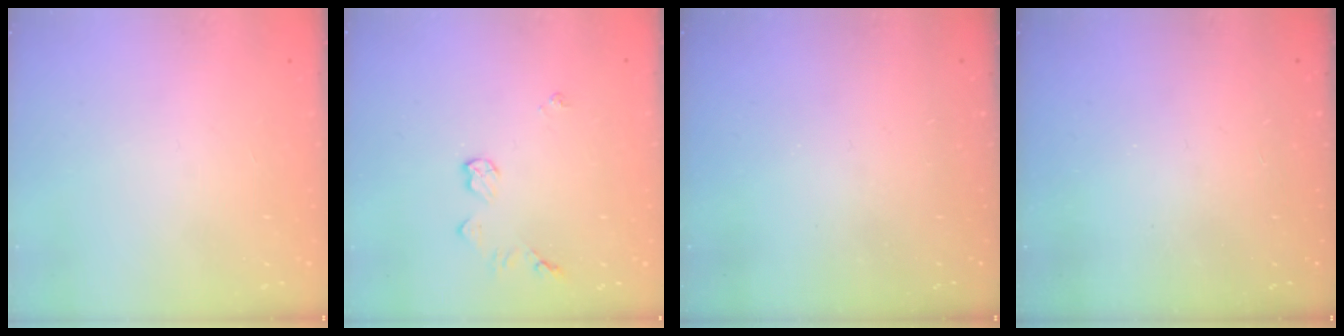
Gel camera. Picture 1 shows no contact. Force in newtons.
{"total": 5.8, "press": 5.8, "slide": 0.6}
{"total": 0.0}
{"total": 0.0}